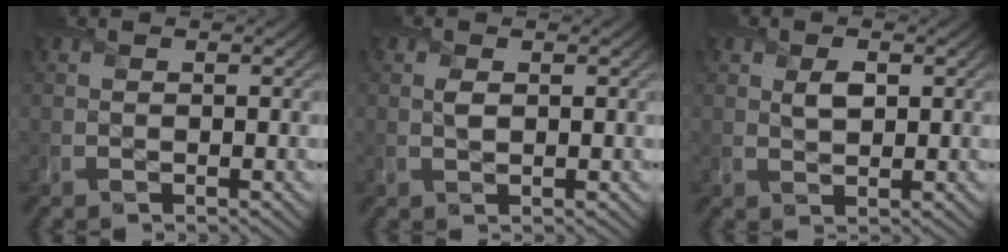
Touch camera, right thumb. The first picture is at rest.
{"total": 1.0, "force": [0.3, 0.6, 0.8], "torque": [-0.019, -0.003, 0.007]}
{"total": 2.1, "force": [0.8, 1.2, 1.5], "torque": [-0.030, -0.003, 0.015]}